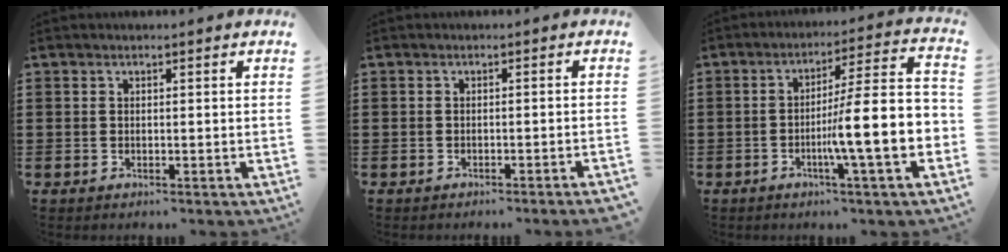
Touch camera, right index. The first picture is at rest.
{"total": 1.2, "force": [-1.1, -0.2, 0.4], "torque": [-0.008, -0.001, -0.021]}
{"total": 11.4, "force": [-3.2, 0.4, 10.9], "torque": [-0.167, -0.031, -0.067]}